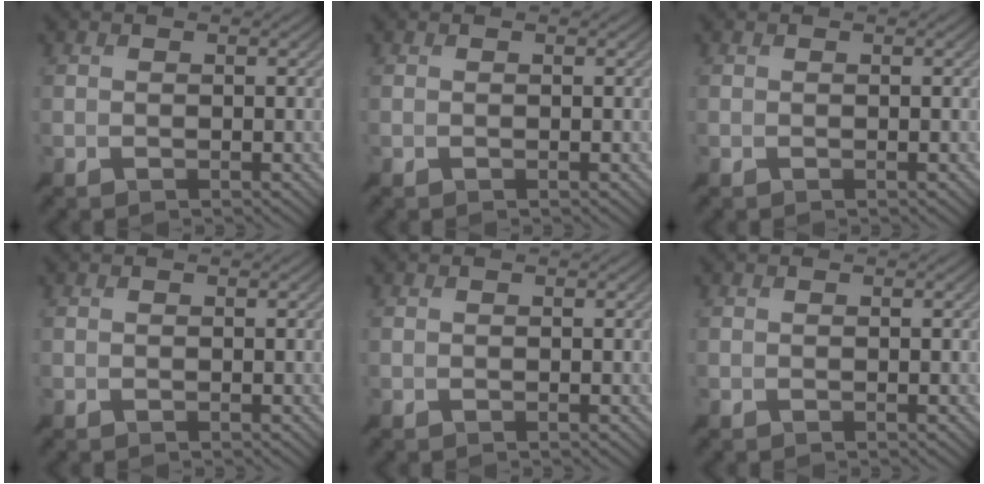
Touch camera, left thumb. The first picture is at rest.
{"total": 0.0}
{"total": 0.0}
{"total": 0.0}
{"total": 0.0}
{"total": 0.0}